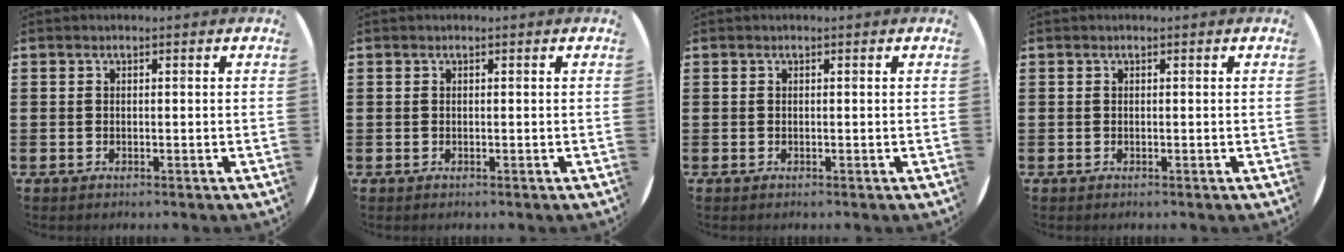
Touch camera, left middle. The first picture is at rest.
{"total": 0.0}
{"total": 0.0}
{"total": 0.0}